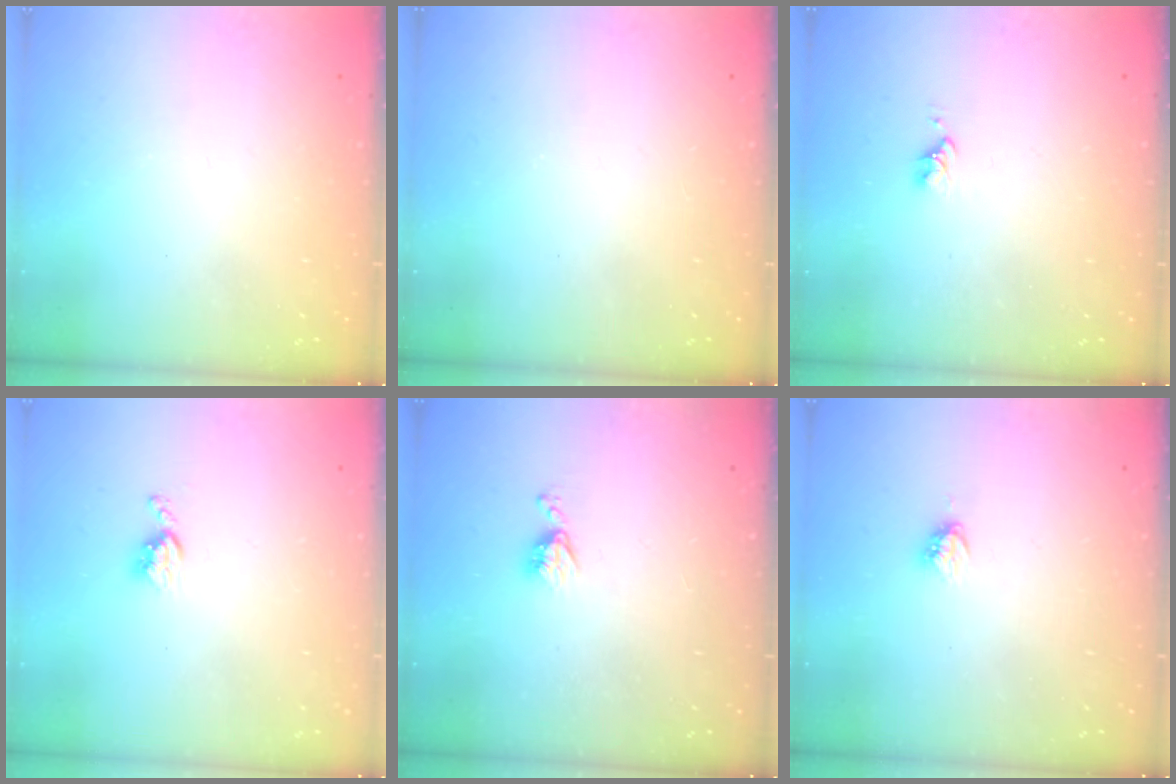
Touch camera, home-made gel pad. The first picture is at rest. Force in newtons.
{"total": 0.0}
{"total": 2.8, "press": 2.8, "slide": 0.3}
{"total": 5.1, "press": 5.1, "slide": 0.7}
{"total": 5.8, "press": 5.7, "slide": 0.7}
{"total": 3.8, "press": 3.8, "slide": 0.4}